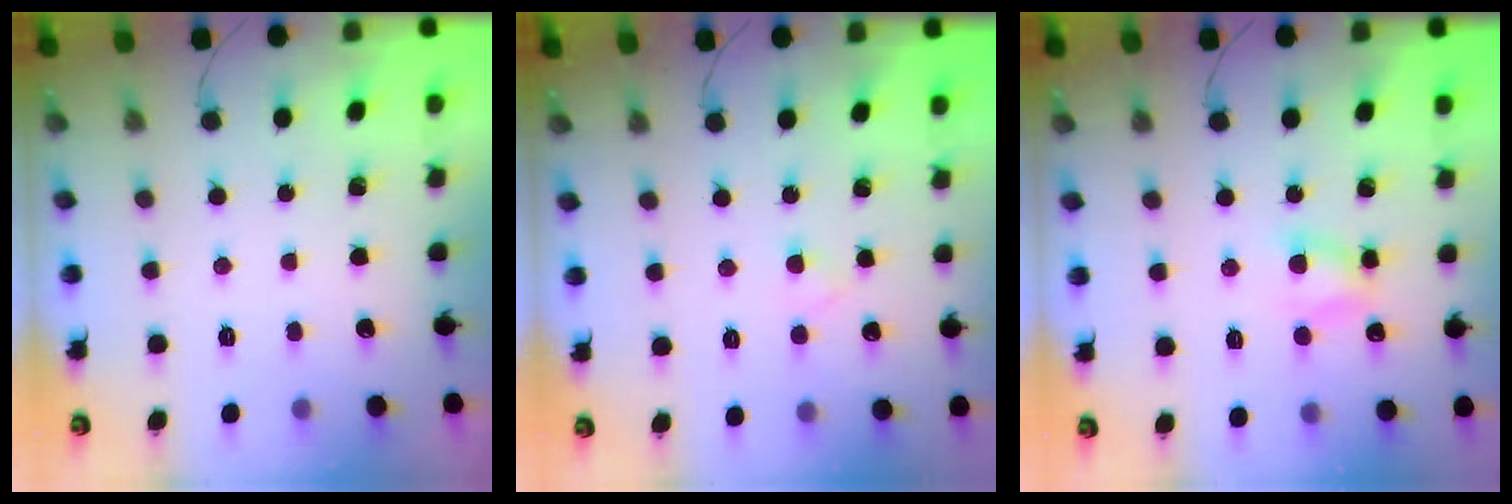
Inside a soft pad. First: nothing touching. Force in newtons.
{"total": 1.7, "press": 1.4, "slide": 0.8}
{"total": 5.6, "press": 5.4, "slide": 1.5}